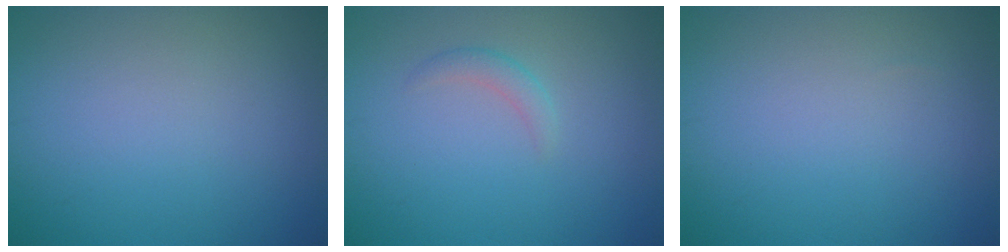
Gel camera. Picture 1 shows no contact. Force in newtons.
{"total": 1.2, "press": 1.2, "slide": 0.0}
{"total": 0.0}